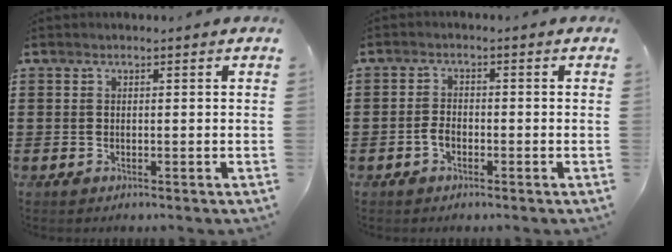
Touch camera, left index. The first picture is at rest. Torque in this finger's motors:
{"motor_torque": [0.15, 0.12, 0.06, 0.02]}